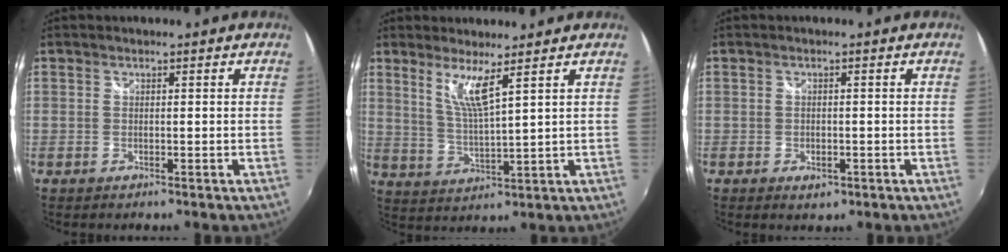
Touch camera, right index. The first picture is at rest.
{"total": 5.9, "force": [3.8, -0.2, 4.6], "torque": [-0.091, -0.011, 0.074]}
{"total": 2.5, "force": [-1.1, 1.7, 1.5], "torque": [-0.026, -0.004, -0.014]}